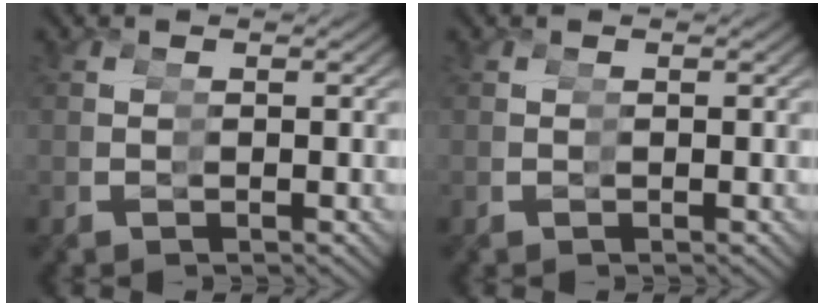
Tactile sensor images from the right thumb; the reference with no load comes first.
{"total": 0.0}